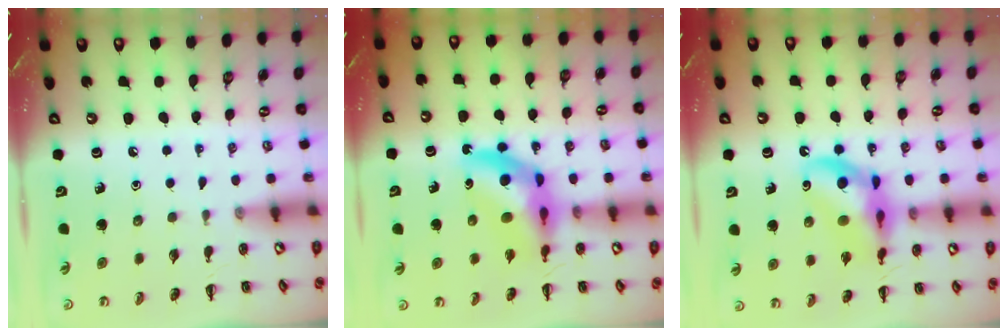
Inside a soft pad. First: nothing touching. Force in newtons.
{"total": 11.3, "press": 10.7, "slide": 3.6}
{"total": 15.6, "press": 15.1, "slide": 3.8}